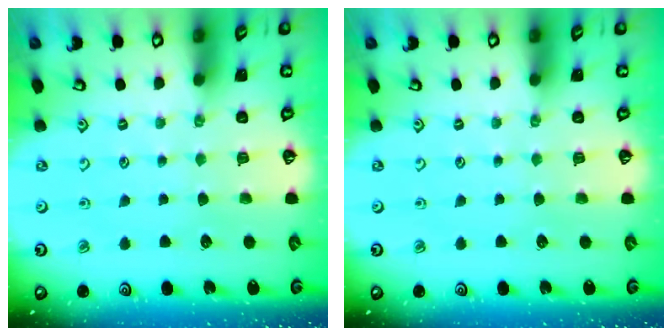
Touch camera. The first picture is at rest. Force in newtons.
{"total": 0.0}